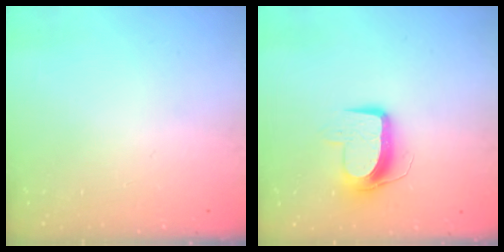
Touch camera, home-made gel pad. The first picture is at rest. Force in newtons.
{"total": 10.3, "press": 10.3, "slide": 0.2}